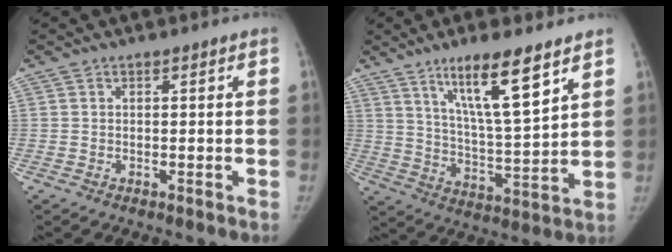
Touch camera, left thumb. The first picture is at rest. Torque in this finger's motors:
{"motor_torque": [0.78, -0.14, 1.31, -1.47, 0.24]}